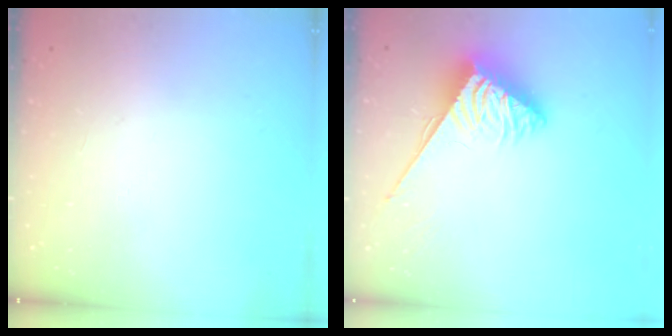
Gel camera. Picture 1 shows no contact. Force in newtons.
{"total": 3.8, "press": 3.8, "slide": 0.4}